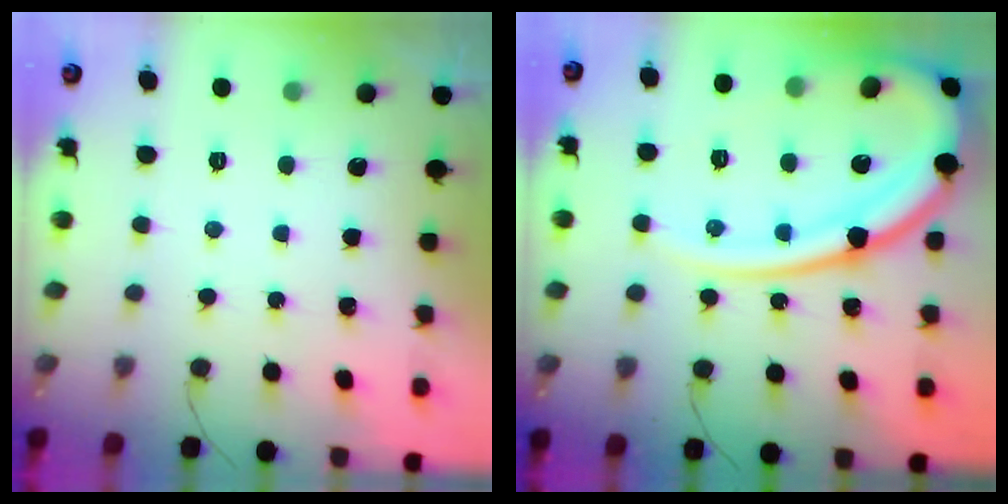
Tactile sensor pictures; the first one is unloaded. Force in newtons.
{"total": 23.3, "press": 23.1, "slide": 2.6}